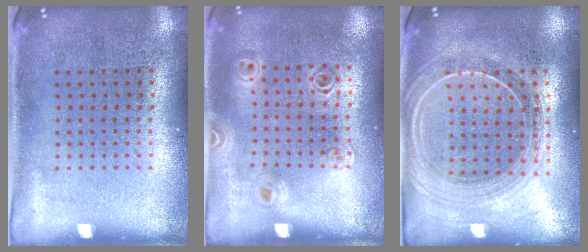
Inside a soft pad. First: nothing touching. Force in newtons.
{"total": 1.0, "press": 1.0, "slide": 0.0}
{"total": 2.1, "press": 1.9, "slide": 1.0}